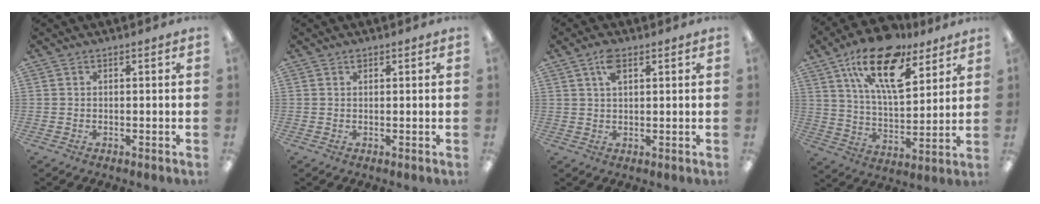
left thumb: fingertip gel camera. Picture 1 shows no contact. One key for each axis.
{"total": 1.0, "fx": 0.7, "fy": 0.5, "fz": 0.5, "tx": -0.004, "ty": -0.002, "tz": 0.011}
{"total": 4.8, "fx": 2.6, "fy": 2.1, "fz": 3.4, "tx": -0.067, "ty": 0.003, "tz": 0.044}
{"total": 20.2, "fx": 12.7, "fy": 8.8, "fz": 13.0, "tx": -0.218, "ty": -0.061, "tz": 0.220}